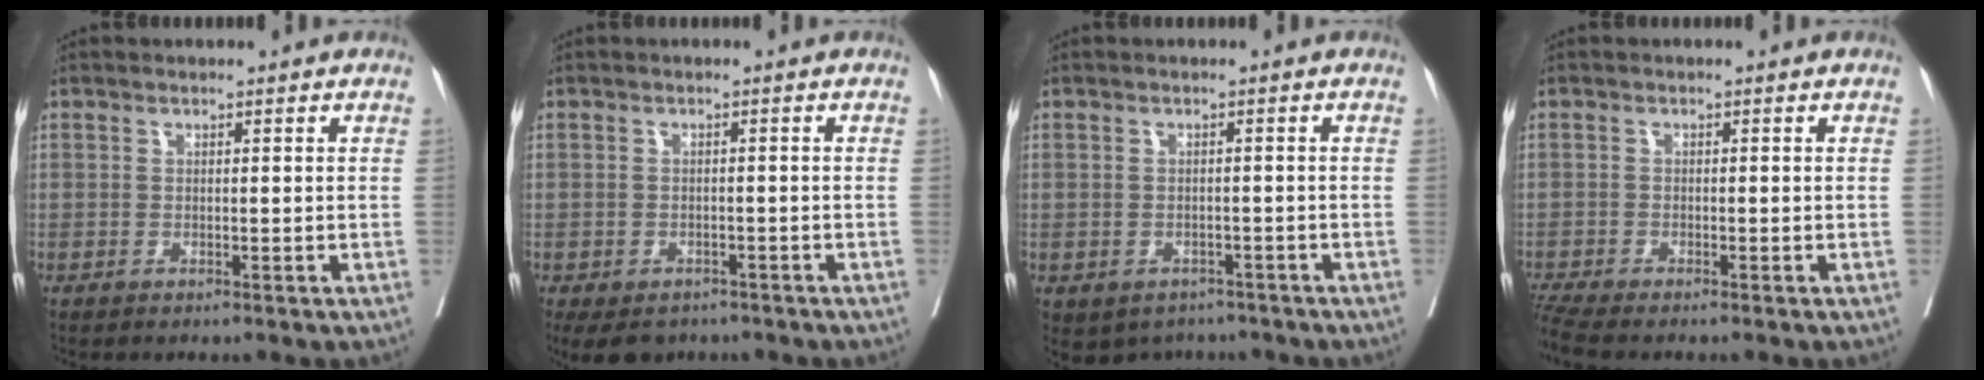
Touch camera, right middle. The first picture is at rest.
{"total": 7.7, "force": [-5.6, 4.7, 2.6], "torque": [-0.043, -0.006, -0.073]}
{"total": 5.6, "force": [-4.2, 3.6, 0.8], "torque": [-0.004, 0.011, -0.053]}
{"total": 3.2, "force": [-2.9, -0.6, 1.0], "torque": [-0.025, -0.015, -0.061]}